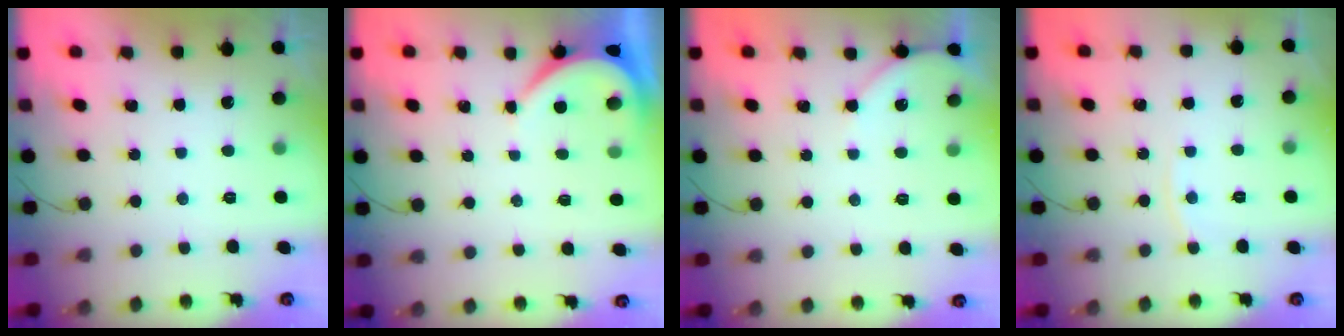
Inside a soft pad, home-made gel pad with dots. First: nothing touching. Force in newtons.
{"total": 4.0, "press": 3.9, "slide": 0.5}
{"total": 5.2, "press": 5.1, "slide": 0.6}
{"total": 2.9, "press": 2.9, "slide": 0.1}